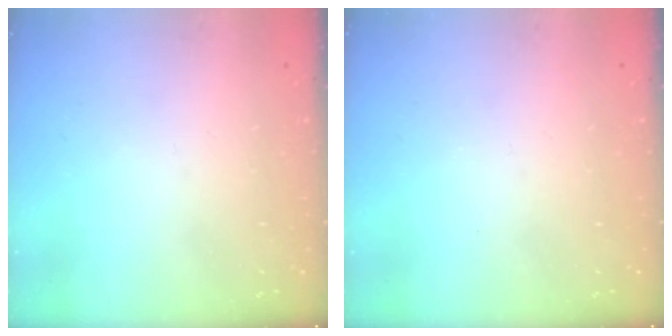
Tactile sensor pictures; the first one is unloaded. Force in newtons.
{"total": 0.0}